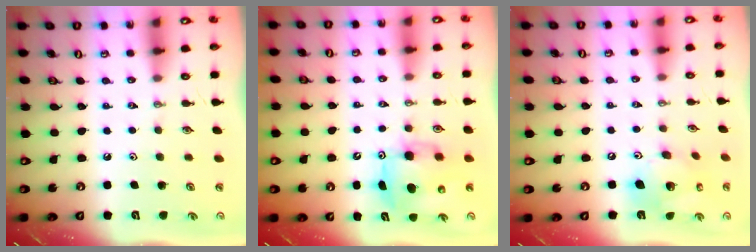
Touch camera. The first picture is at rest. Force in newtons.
{"total": 7.8, "press": 7.7, "slide": 0.9}
{"total": 17.3, "press": 16.9, "slide": 3.6}